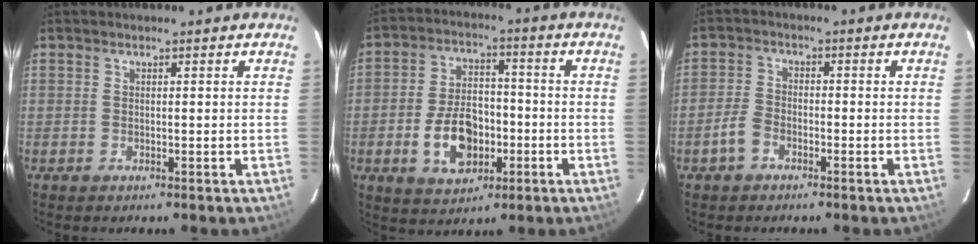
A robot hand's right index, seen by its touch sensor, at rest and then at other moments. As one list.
[{"total": 11.4, "force": [-3.7, 7.2, 8.1], "torque": [-0.163, 0.015, -0.052]}, {"total": 3.7, "force": [-2.2, 2.4, 1.8], "torque": [-0.046, 0.010, -0.041]}]